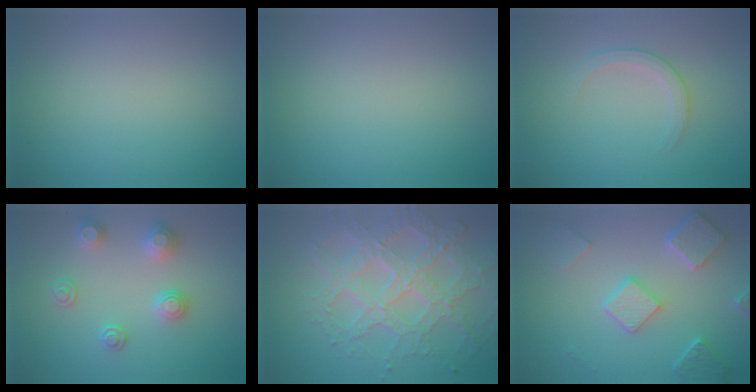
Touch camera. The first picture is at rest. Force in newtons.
{"total": 0.0}
{"total": 1.9, "press": 1.9, "slide": 0.2}
{"total": 2.7, "press": 2.6, "slide": 0.3}
{"total": 7.8, "press": 5.7, "slide": 5.4}
{"total": 4.9, "press": 4.0, "slide": 3.0}